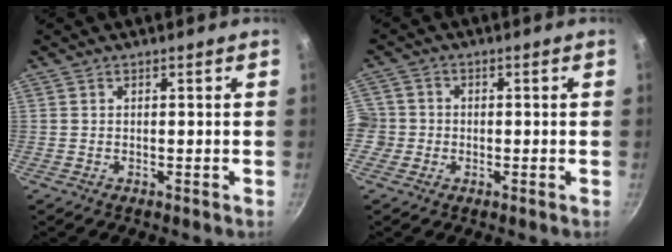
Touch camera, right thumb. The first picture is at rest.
{"total": 5.0, "force": [-1.2, 4.7, 1.3], "torque": [-0.007, 0.014, -0.029]}